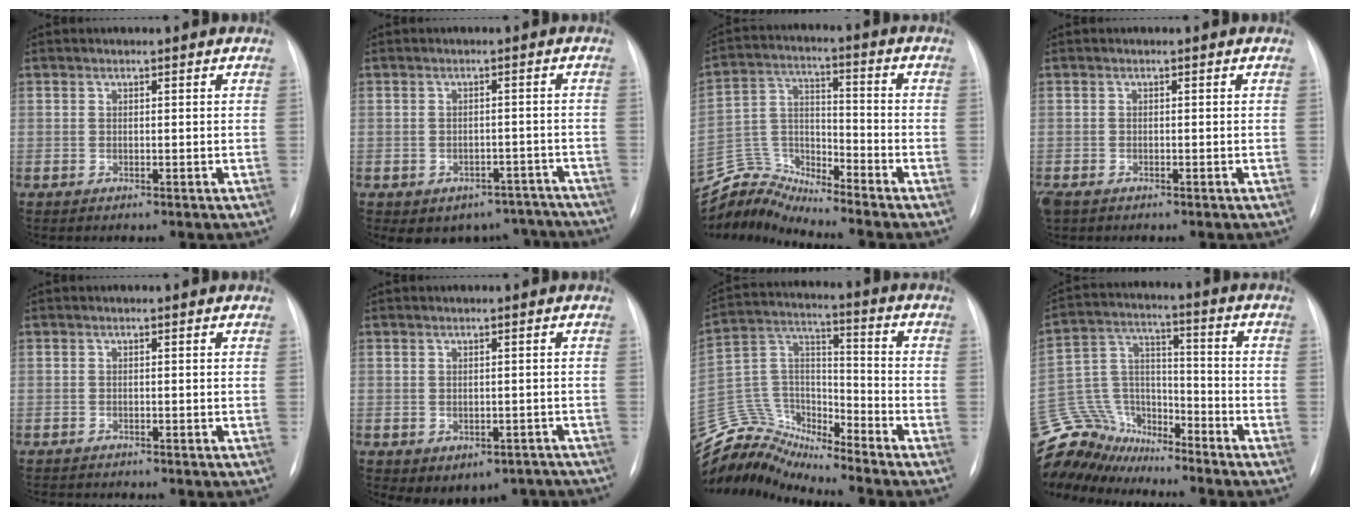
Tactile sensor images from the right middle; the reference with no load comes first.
{"total": 9.5, "force": [-7.7, 5.5, 1.3], "torque": [0.004, 0.029, -0.081]}
{"total": 8.8, "force": [-8.7, -0.7, -1.2], "torque": [0.013, 0.041, -0.168]}
{"total": 2.4, "force": [-1.6, 1.3, 1.2], "torque": [-0.028, -0.005, -0.023]}
{"total": 2.0, "force": [-2.0, 0.2, 0.3], "torque": [0.000, -0.007, -0.028]}
{"total": 7.0, "force": [-4.8, 4.5, 2.3], "torque": [-0.016, 0.019, -0.054]}
{"total": 13.1, "force": [-13.1, 1.0, 0.7], "torque": [-0.016, 0.068, -0.250]}
{"total": 15.0, "force": [-14.1, 5.0, 1.5], "torque": [-0.046, 0.047, -0.260]}